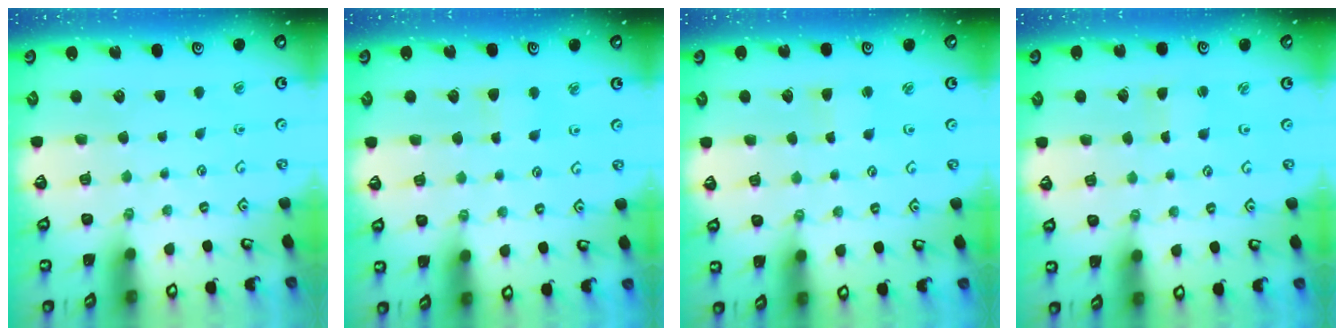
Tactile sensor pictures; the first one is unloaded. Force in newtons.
{"total": 2.9, "press": 2.9, "slide": 0.5}
{"total": 2.1, "press": 2.1, "slide": 0.2}
{"total": 1.7, "press": 1.7, "slide": 0.1}